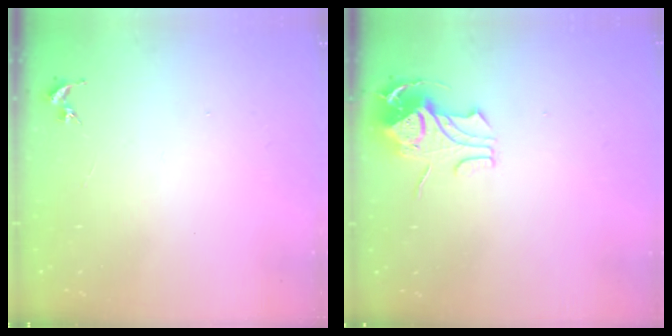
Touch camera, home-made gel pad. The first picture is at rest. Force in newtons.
{"total": 8.9, "press": 8.9, "slide": 0.7}